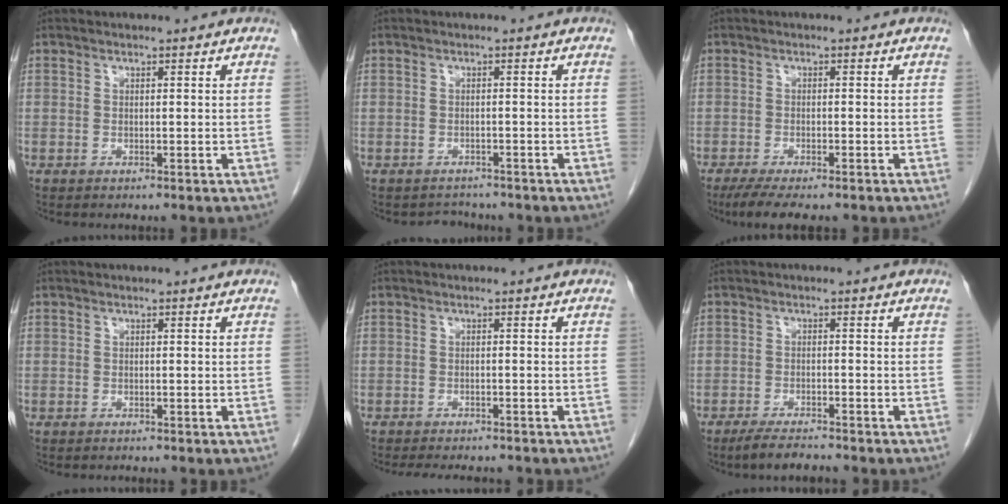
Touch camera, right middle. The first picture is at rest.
{"total": 2.2, "force": [-2.0, 0.9, -0.4], "torque": [0.001, -0.001, -0.030]}
{"total": 7.0, "force": [-5.5, 1.5, 4.1], "torque": [-0.061, -0.013, -0.085]}
{"total": 0.0}
{"total": 7.3, "force": [-6.4, 1.9, 2.8], "torque": [-0.033, -0.004, -0.085]}
{"total": 3.8, "force": [-3.3, 0.4, 1.8], "torque": [-0.037, -0.011, -0.060]}